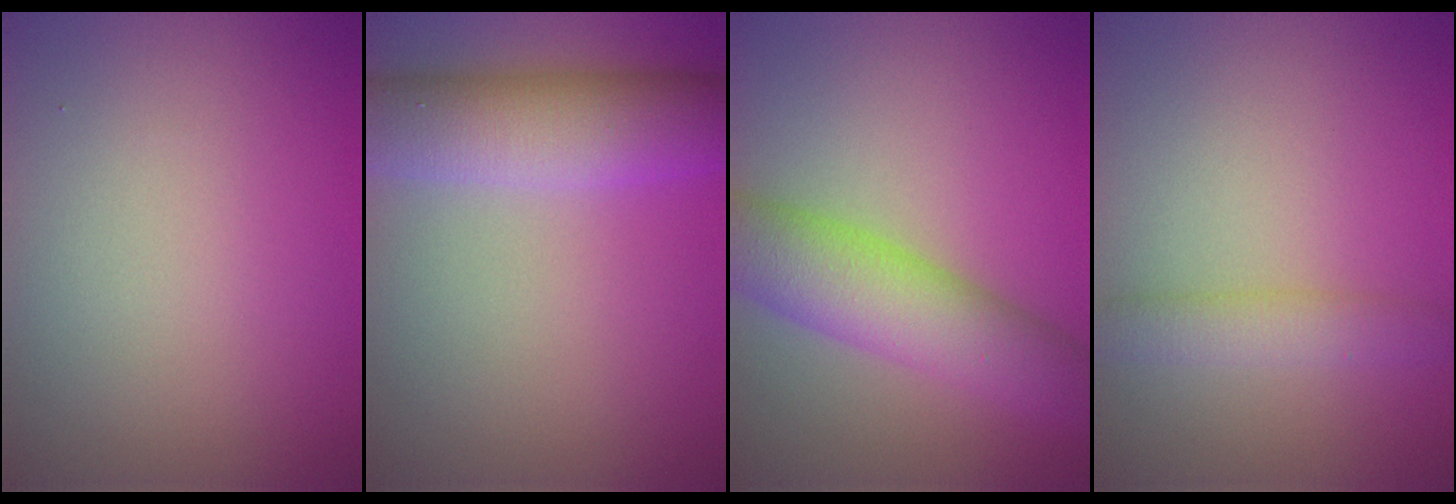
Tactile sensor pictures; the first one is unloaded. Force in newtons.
{"total": 7.7, "press": 7.7, "slide": 0.3}
{"total": 7.4, "press": 7.4, "slide": 0.2}
{"total": 2.7, "press": 2.7, "slide": 0.2}